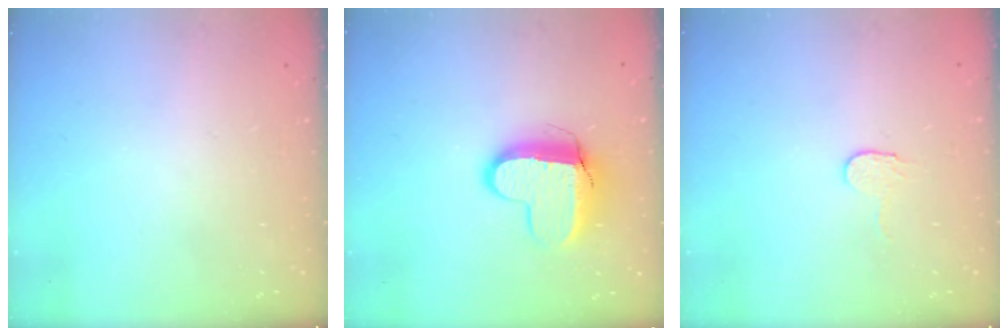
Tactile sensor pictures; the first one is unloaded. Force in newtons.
{"total": 10.5, "press": 10.4, "slide": 0.8}
{"total": 3.2, "press": 3.2, "slide": 0.3}